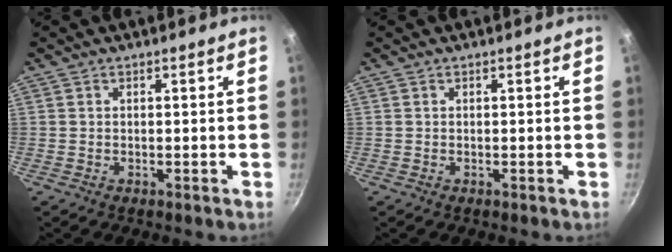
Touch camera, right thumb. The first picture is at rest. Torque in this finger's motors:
{"motor_torque": [0.00, 0.00, 0.00, 0.00, 0.00]}